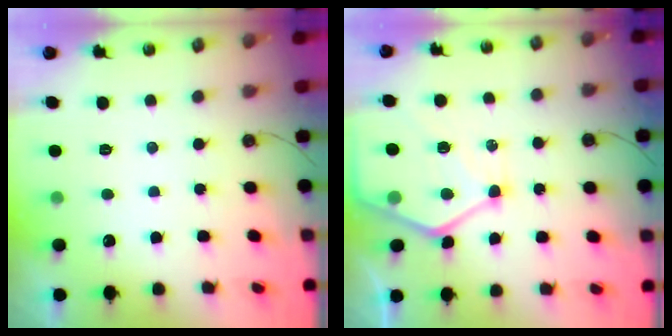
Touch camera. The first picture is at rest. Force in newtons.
{"total": 16.0, "press": 15.9, "slide": 1.5}